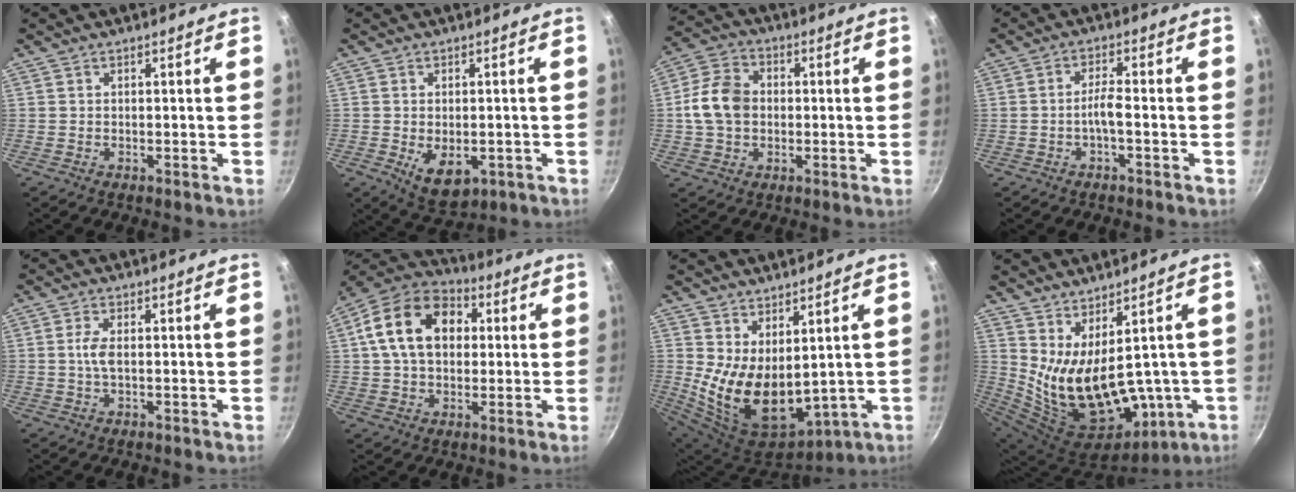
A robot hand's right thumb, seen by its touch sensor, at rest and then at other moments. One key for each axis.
{"total": 7.3, "fx": -1.7, "fy": 4.4, "fz": 5.6, "tx": -0.076, "ty": -0.011, "tz": -0.012}
{"total": 10.1, "fx": -0.1, "fy": 7.8, "fz": 6.5, "tx": -0.101, "ty": 0.018, "tz": -0.014}
{"total": 3.1, "fx": -1.3, "fy": 0.5, "fz": 2.8, "tx": -0.058, "ty": 0.018, "tz": -0.027}
{"total": 3.0, "fx": 0.0, "fy": 1.2, "fz": 2.8, "tx": -0.065, "ty": 0.003, "tz": -0.003}
{"total": 16.9, "fx": 3.3, "fy": 12.0, "fz": 11.4, "tx": -0.172, "ty": 0.025, "tz": 0.040}
{"total": 14.4, "fx": 2.9, "fy": 8.3, "fz": 11.4, "tx": -0.189, "ty": -0.050, "tz": 0.079}
{"total": 18.7, "fx": 1.3, "fy": 10.4, "fz": 15.4, "tx": -0.255, "ty": -0.056, "tz": 0.065}